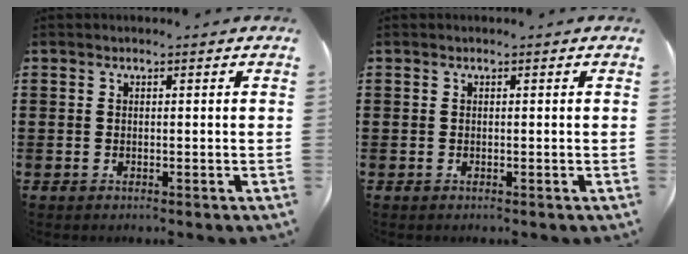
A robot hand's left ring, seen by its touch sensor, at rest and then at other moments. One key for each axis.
{"total": 0.0}